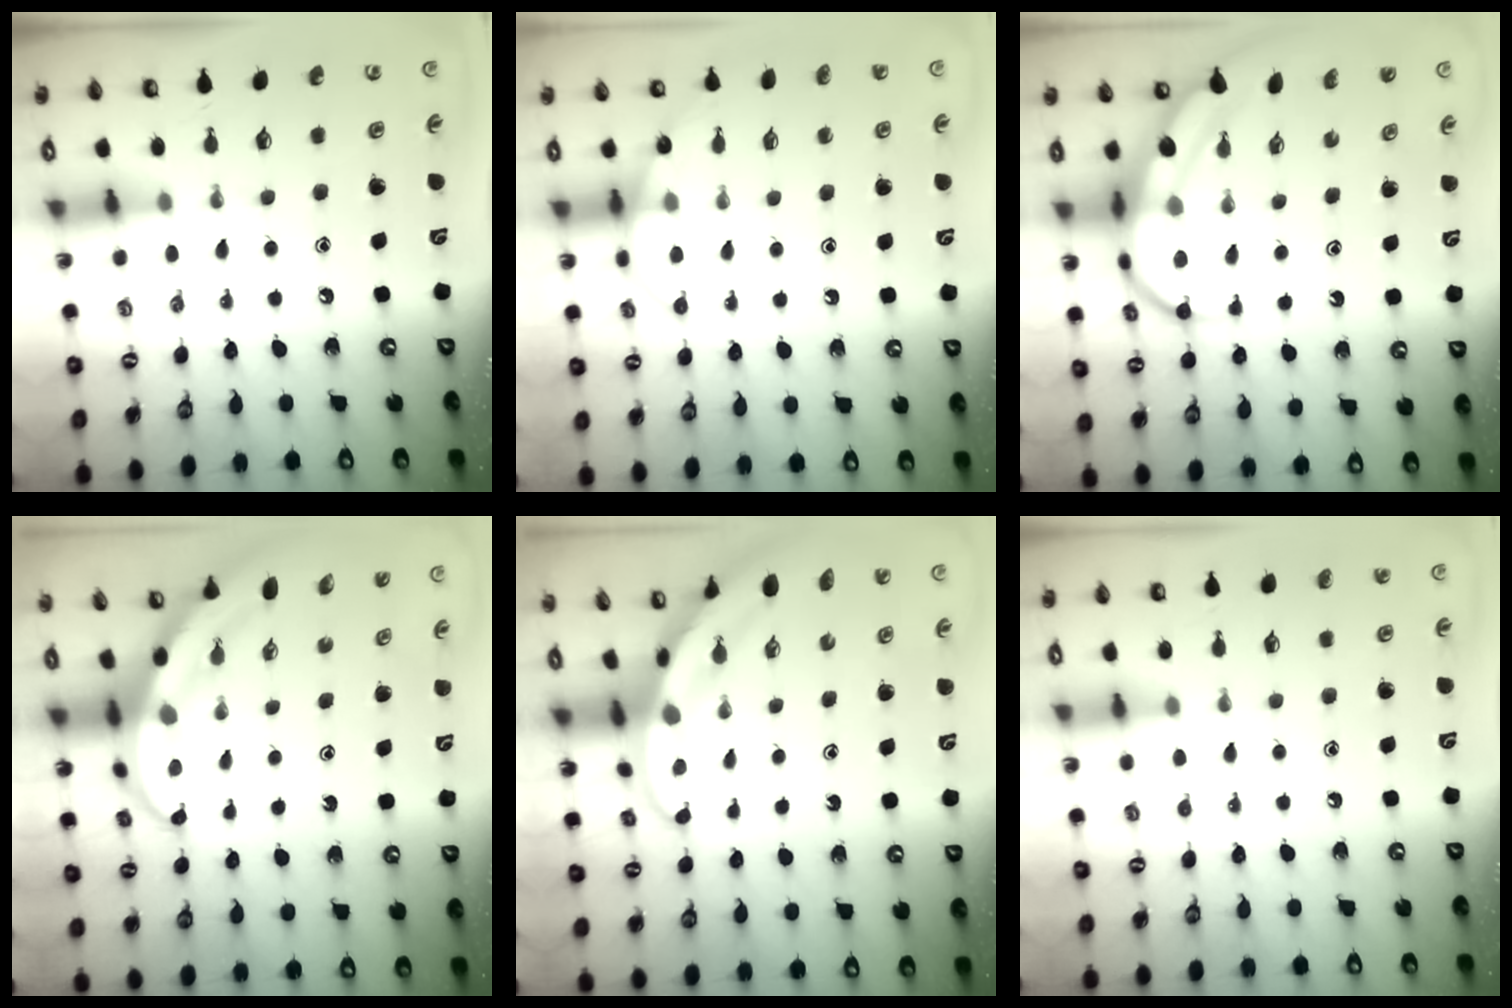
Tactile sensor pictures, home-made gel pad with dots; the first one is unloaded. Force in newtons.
{"total": 6.4, "press": 6.4, "slide": 0.3}
{"total": 8.4, "press": 8.3, "slide": 0.5}
{"total": 5.3, "press": 5.2, "slide": 0.7}
{"total": 3.5, "press": 3.5, "slide": 0.2}
{"total": 3.7, "press": 3.6, "slide": 0.4}